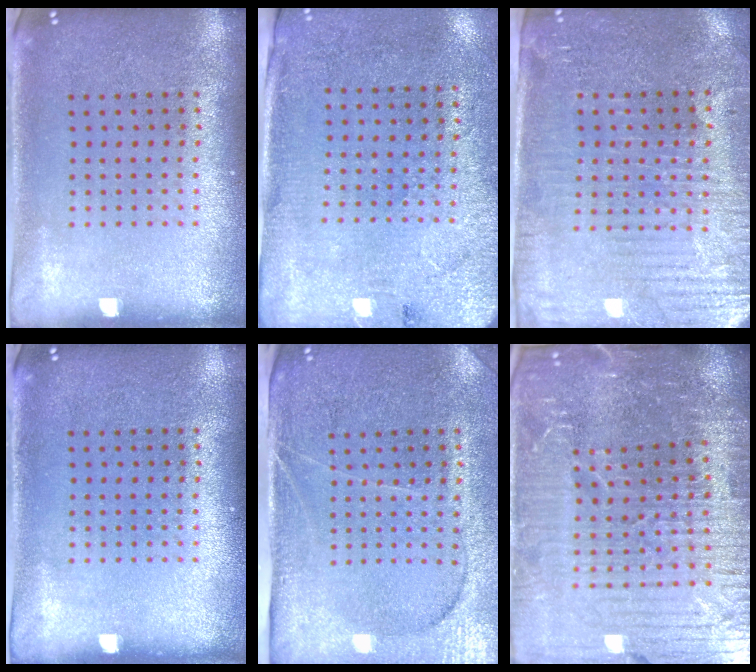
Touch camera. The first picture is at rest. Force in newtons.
{"total": 2.7, "press": 2.3, "slide": 1.5}
{"total": 3.8, "press": 3.5, "slide": 1.3}
{"total": 0.0}
{"total": 4.0, "press": 3.5, "slide": 1.9}
{"total": 6.6, "press": 5.8, "slide": 3.1}